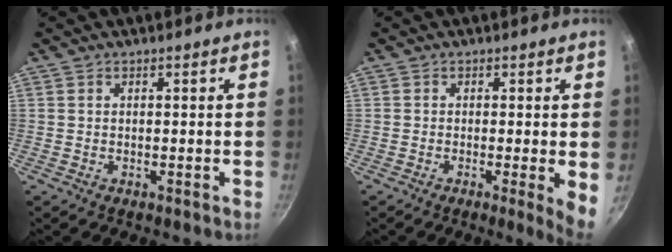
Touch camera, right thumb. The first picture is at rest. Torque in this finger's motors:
{"motor_torque": [-0.07, 0.33, -0.15, 0.15, 0.03]}